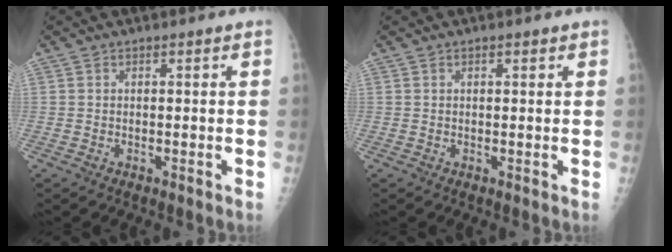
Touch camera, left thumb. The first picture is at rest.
{"total": 1.0, "force": [0.6, 0.4, 0.7], "torque": [-0.009, 0.000, 0.007]}